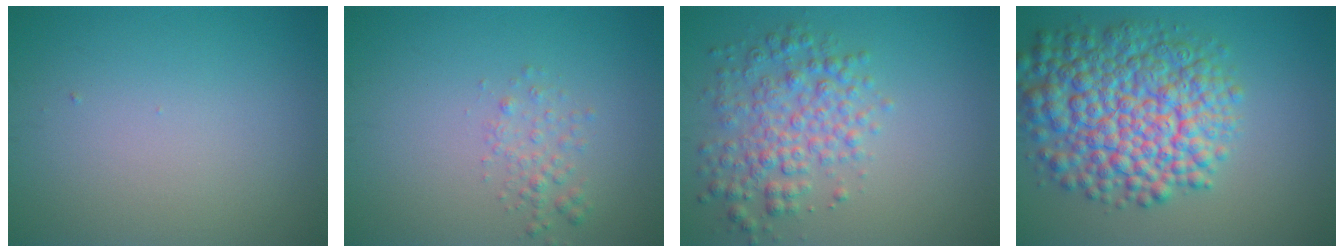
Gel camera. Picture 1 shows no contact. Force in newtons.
{"total": 1.6, "press": 1.6, "slide": 0.1}
{"total": 4.4, "press": 4.4, "slide": 0.1}
{"total": 10.3, "press": 10.3, "slide": 0.2}